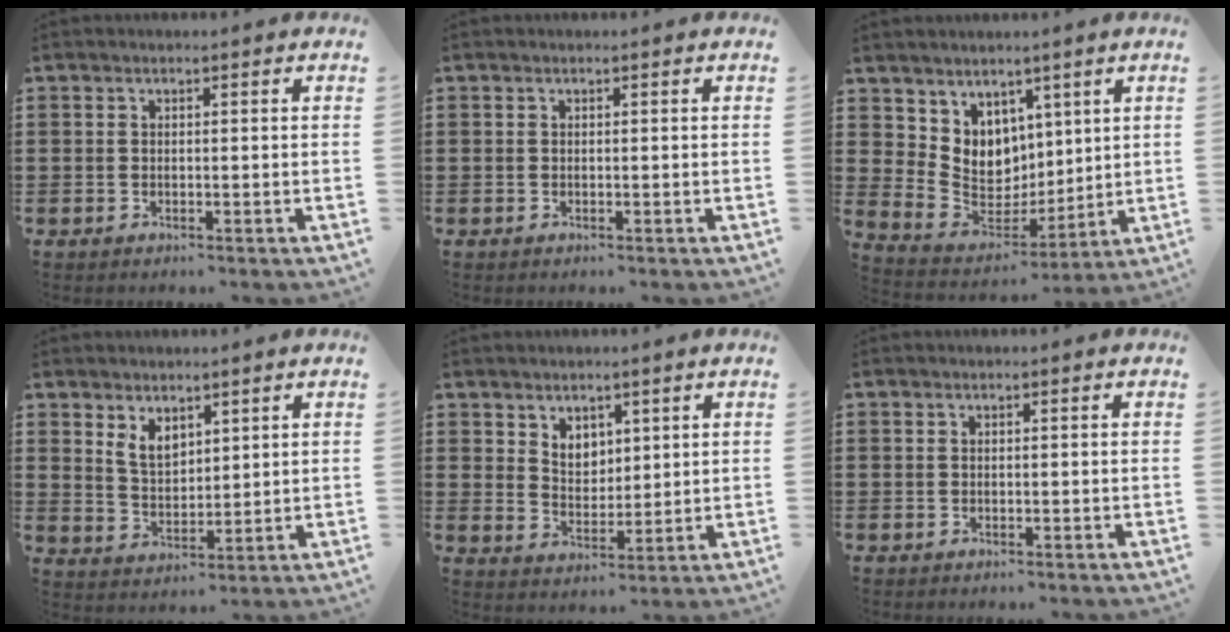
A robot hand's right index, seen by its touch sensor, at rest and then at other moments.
{"total": 0.0}
{"total": 7.4, "force": [4.1, 6.1, 0.3], "torque": [-0.043, -0.041, 0.085]}
{"total": 4.5, "force": [2.9, 2.7, 2.1], "torque": [-0.053, 0.006, 0.055]}
{"total": 4.1, "force": [3.0, 2.8, 0.6], "torque": [-0.025, 0.003, 0.056]}
{"total": 0.0}